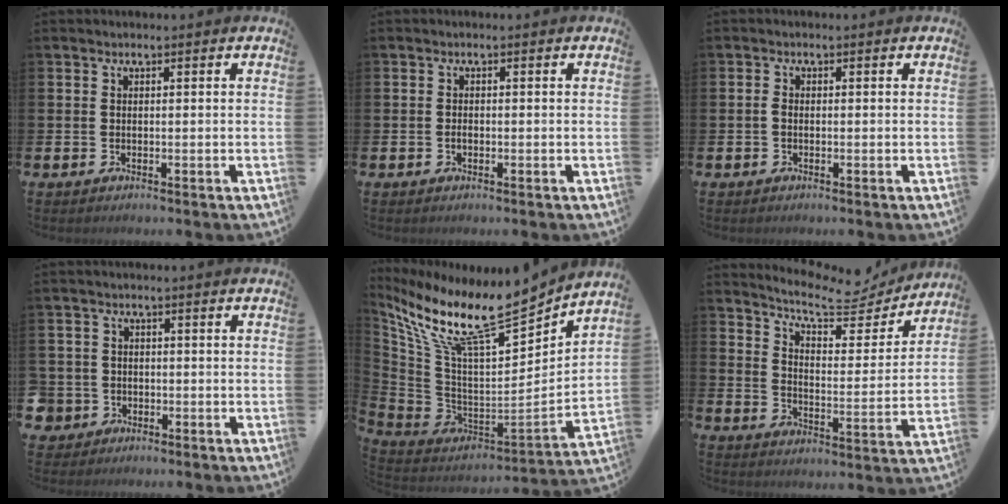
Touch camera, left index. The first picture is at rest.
{"total": 0.7, "force": [-0.3, 0.4, 0.5], "torque": [-0.017, 0.004, -0.005]}
{"total": 1.0, "force": [-0.4, 0.5, 0.7], "torque": [-0.013, 0.002, -0.009]}
{"total": 2.9, "force": [-1.3, 2.6, 0.1], "torque": [-0.017, 0.008, -0.028]}
{"total": 15.1, "force": [12.1, 3.0, 8.5], "torque": [-0.205, -0.085, 0.208]}
{"total": 7.7, "force": [7.1, 1.9, 2.4], "torque": [-0.067, -0.050, 0.120]}